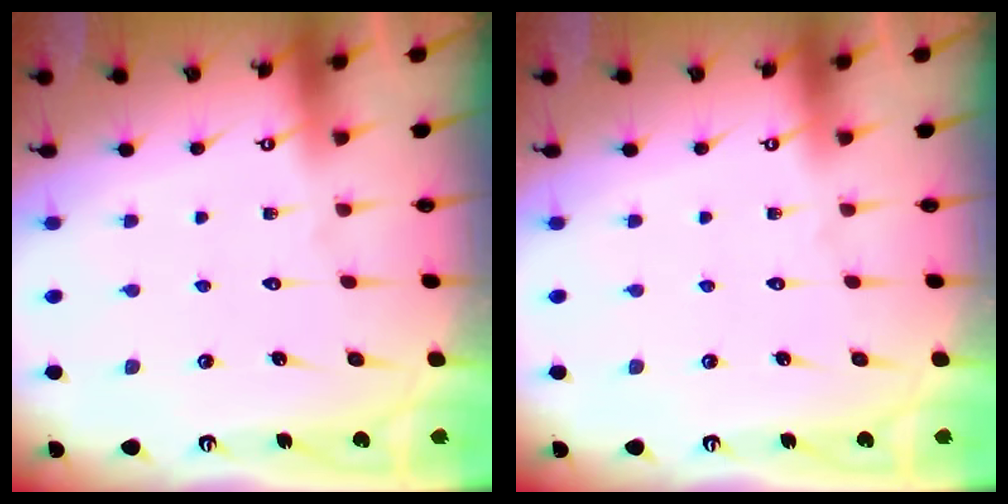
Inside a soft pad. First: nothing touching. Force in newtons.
{"total": 0.0}